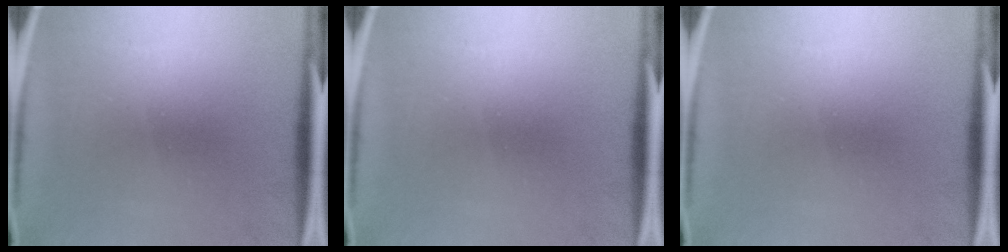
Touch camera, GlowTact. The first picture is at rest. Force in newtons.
{"total": 0.0}
{"total": 0.0}